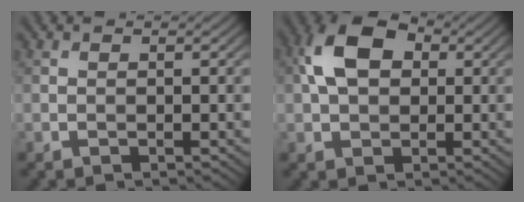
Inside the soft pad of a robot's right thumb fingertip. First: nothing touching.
{"total": 8.0, "force": [1.6, 5.3, 5.7], "torque": [-0.127, 0.019, 0.023]}